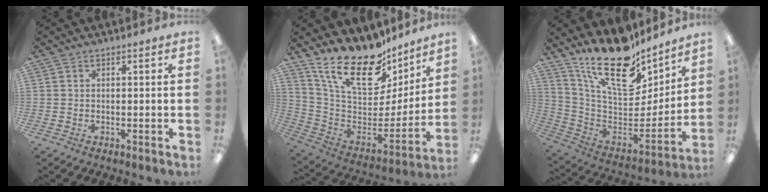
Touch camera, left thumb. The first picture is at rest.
{"total": 23.0, "force": [17.0, 9.9, 11.9], "torque": [-0.202, -0.123, 0.298]}
{"total": 22.1, "force": [16.5, 8.6, 11.9], "torque": [-0.198, -0.122, 0.288]}